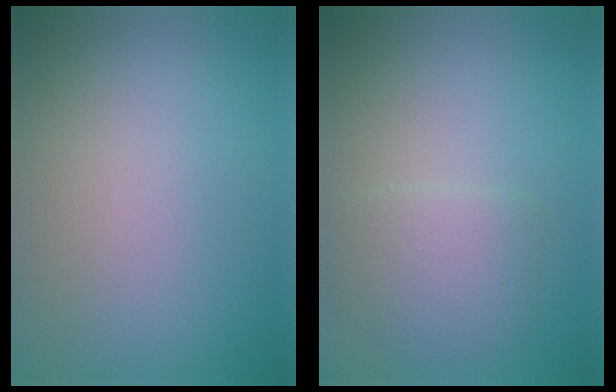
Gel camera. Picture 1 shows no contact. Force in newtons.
{"total": 2.9, "press": 2.9, "slide": 0.1}